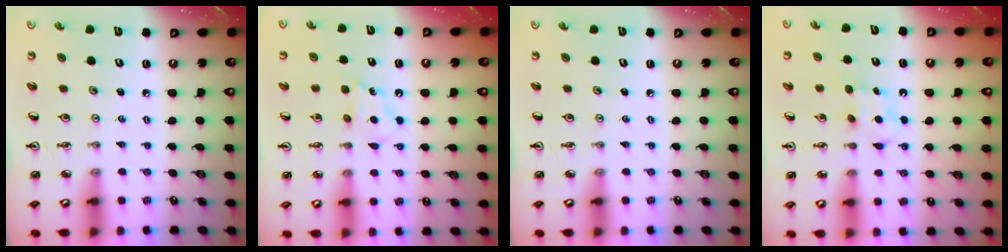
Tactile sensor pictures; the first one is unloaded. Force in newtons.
{"total": 4.2, "press": 4.1, "slide": 0.7}
{"total": 0.0}
{"total": 5.6, "press": 5.6, "slide": 0.8}